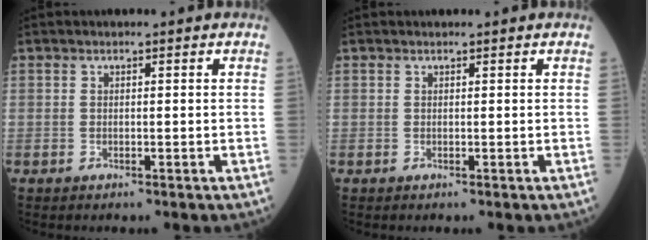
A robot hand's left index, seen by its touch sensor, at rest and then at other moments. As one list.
[{"total": 0.0}]